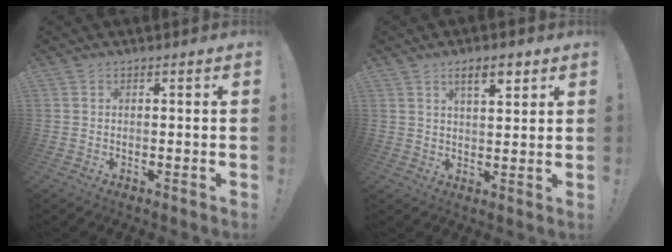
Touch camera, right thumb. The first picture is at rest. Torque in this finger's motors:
{"motor_torque": [0.10, 0.33, 0.46, 0.41, 0.15]}